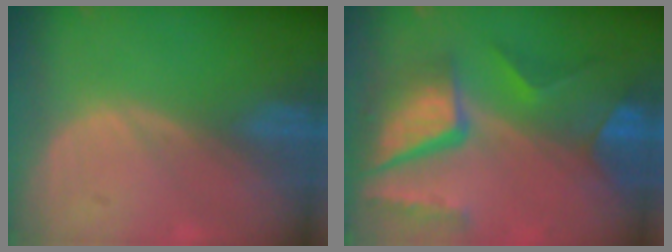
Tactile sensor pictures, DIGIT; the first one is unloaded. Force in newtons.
{"total": 11.2, "press": 9.3, "slide": 6.3}